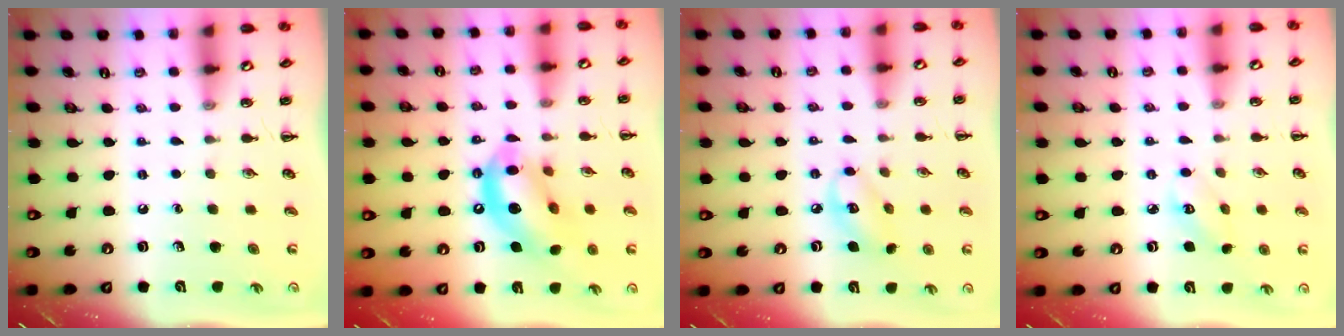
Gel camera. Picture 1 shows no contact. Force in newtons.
{"total": 13.7, "press": 13.3, "slide": 3.6}
{"total": 7.3, "press": 7.2, "slide": 1.1}
{"total": 3.1, "press": 3.1, "slide": 0.5}